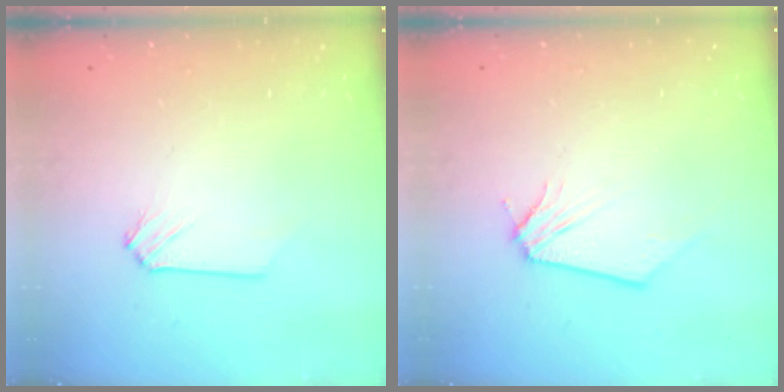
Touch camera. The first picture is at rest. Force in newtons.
{"total": 0.0}